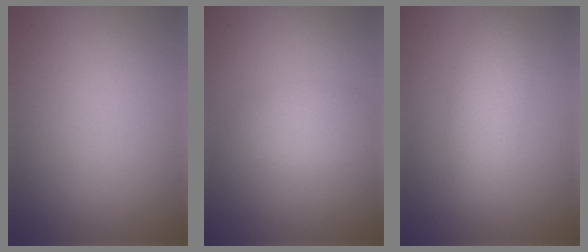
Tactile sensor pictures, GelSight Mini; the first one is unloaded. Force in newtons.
{"total": 1.2, "press": 1.2, "slide": 0.2}
{"total": 2.8, "press": 2.8, "slide": 0.1}